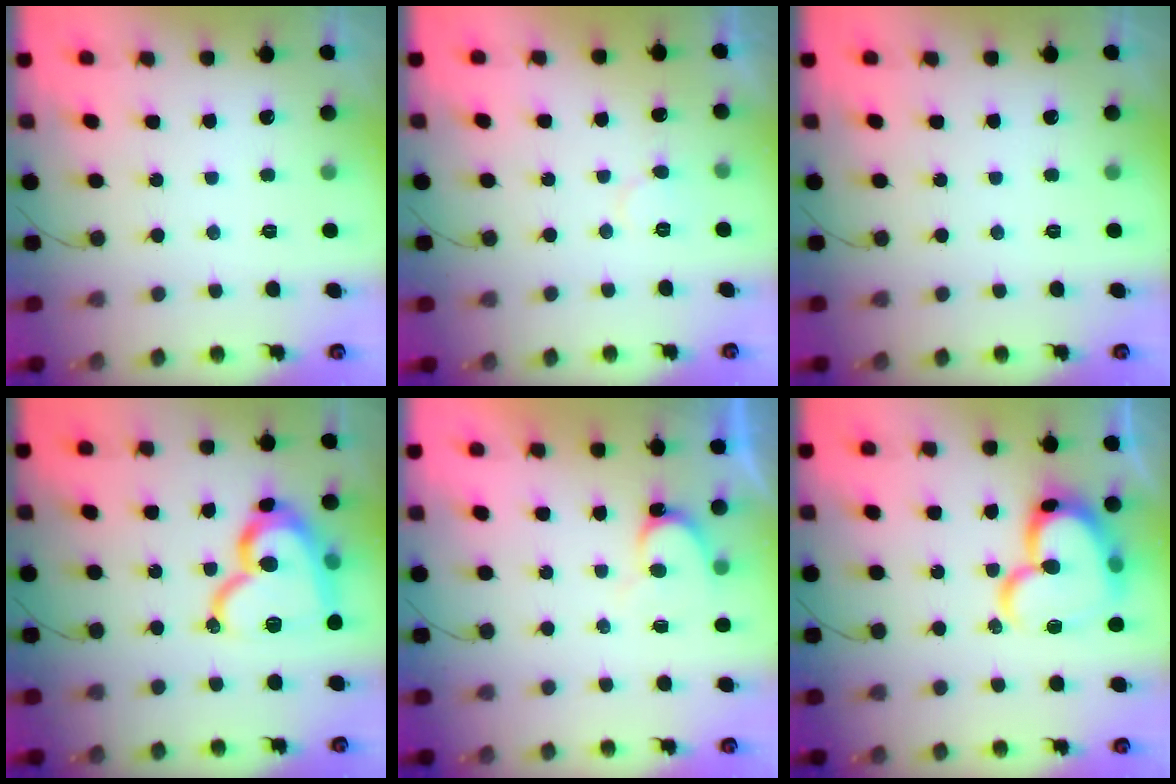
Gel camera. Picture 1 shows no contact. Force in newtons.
{"total": 4.7, "press": 4.7, "slide": 0.5}
{"total": 0.0}
{"total": 19.7, "press": 19.6, "slide": 1.7}
{"total": 5.8, "press": 5.8, "slide": 0.4}
{"total": 21.3, "press": 21.1, "slide": 2.6}